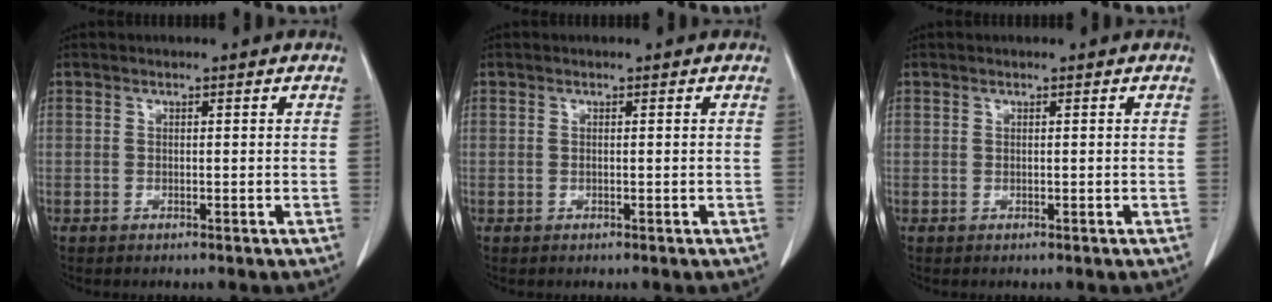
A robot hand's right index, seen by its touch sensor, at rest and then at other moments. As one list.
[{"total": 0.0}, {"total": 0.0}]